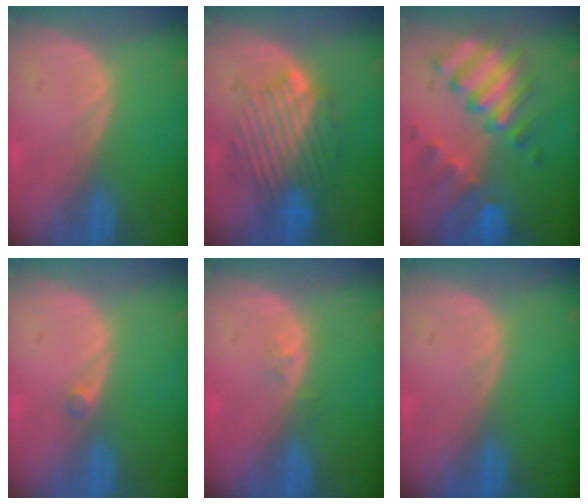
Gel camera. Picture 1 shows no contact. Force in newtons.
{"total": 8.9, "press": 8.5, "slide": 2.8}
{"total": 10.2, "press": 8.9, "slide": 5.0}
{"total": 1.0, "press": 0.9, "slide": 0.5}
{"total": 1.1, "press": 0.8, "slide": 0.7}
{"total": 0.0}